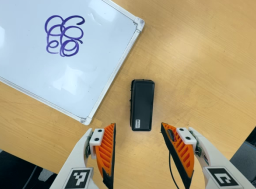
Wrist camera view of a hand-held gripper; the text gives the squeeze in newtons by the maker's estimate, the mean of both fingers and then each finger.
{"total": 0.0}